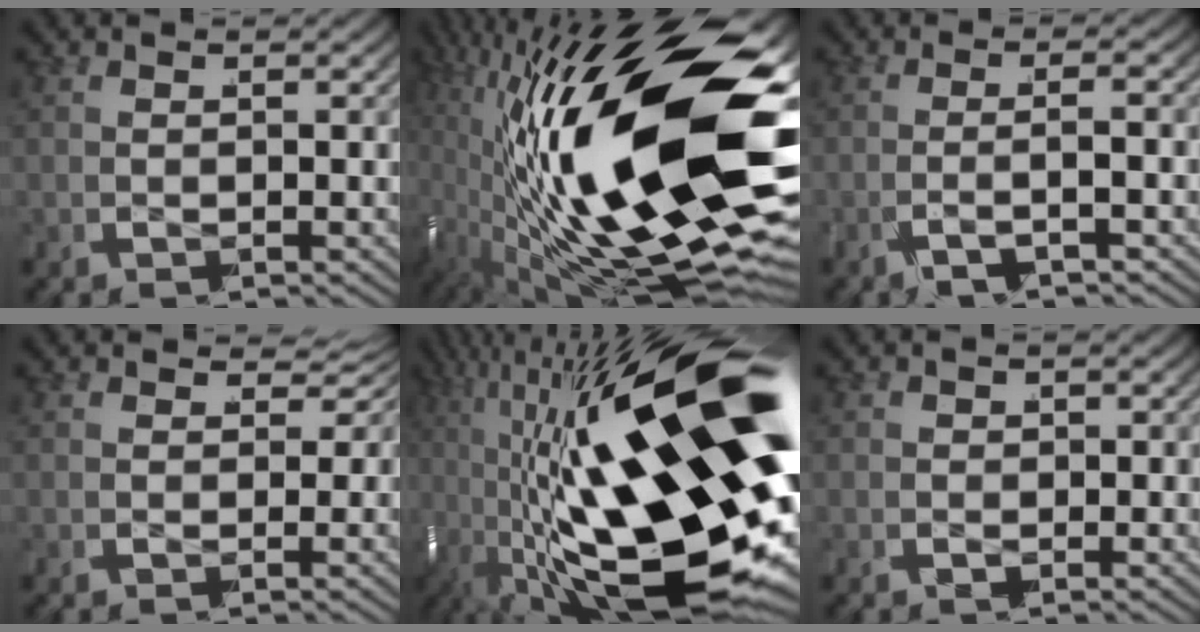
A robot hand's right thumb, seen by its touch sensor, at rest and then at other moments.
{"total": 28.0, "force": [-4.5, 12.2, 24.9], "torque": [-0.419, -0.023, -0.045]}
{"total": 2.8, "force": [-1.7, 0.1, 2.2], "torque": [-0.061, 0.010, -0.035]}
{"total": 2.5, "force": [0.8, 1.6, 1.8], "torque": [-0.029, -0.006, 0.013]}
{"total": 27.2, "force": [-5.1, 12.6, 23.6], "torque": [-0.400, -0.048, -0.038]}
{"total": 1.4, "force": [-0.4, 1.2, 0.5], "torque": [-0.014, -0.009, -0.003]}